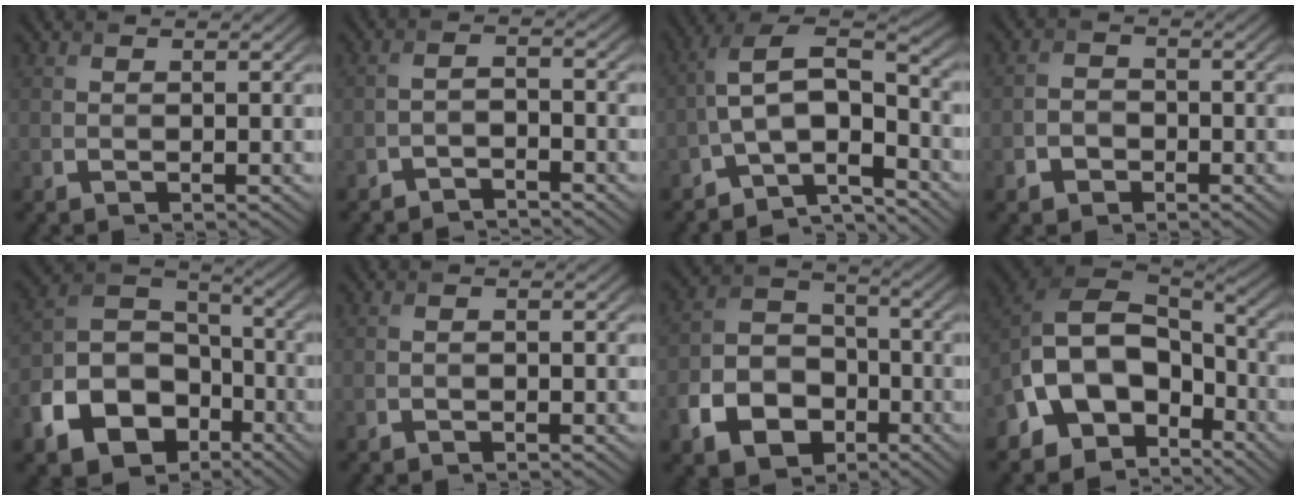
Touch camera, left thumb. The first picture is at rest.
{"total": 2.5, "force": [-2.3, 0.5, 0.7], "torque": [-0.012, 0.009, -0.049]}
{"total": 9.5, "force": [-5.1, 3.8, 7.0], "torque": [-0.124, 0.010, -0.104]}
{"total": 2.4, "force": [-1.4, 1.7, 0.9], "torque": [-0.010, 0.005, -0.031]}
{"total": 13.9, "force": [-7.0, 9.4, 7.4], "torque": [-0.185, -0.037, -0.128]}
{"total": 0.6, "force": [-0.5, 0.2, 0.3], "torque": [-0.003, 0.001, -0.008]}
{"total": 10.0, "force": [-5.0, 7.0, 5.1], "torque": [-0.121, -0.016, -0.103]}
{"total": 15.0, "force": [-6.4, 10.3, 8.8], "torque": [-0.215, -0.022, -0.115]}